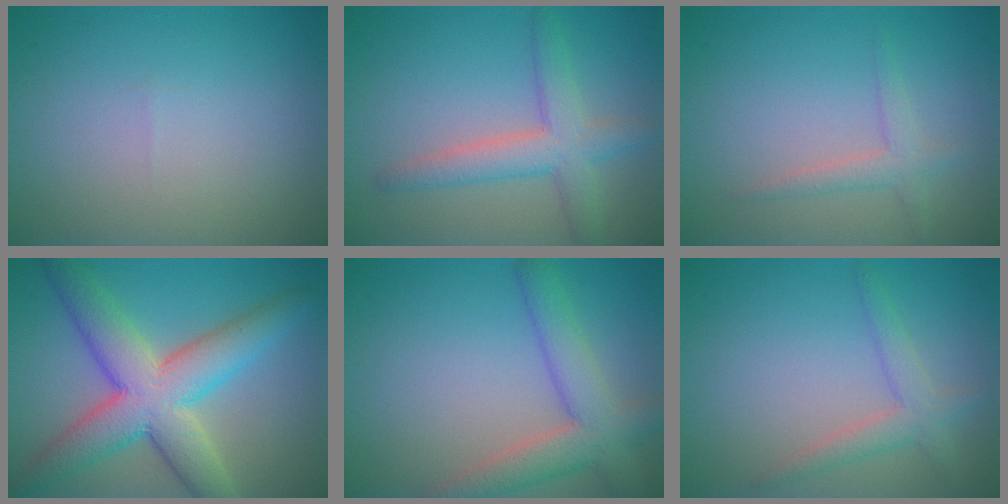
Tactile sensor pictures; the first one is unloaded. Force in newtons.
{"total": 4.3, "press": 4.3, "slide": 0.2}
{"total": 1.8, "press": 1.8, "slide": 0.0}
{"total": 9.0, "press": 9.0, "slide": 0.3}
{"total": 5.1, "press": 5.1, "slide": 0.2}
{"total": 2.4, "press": 2.4, "slide": 0.2}